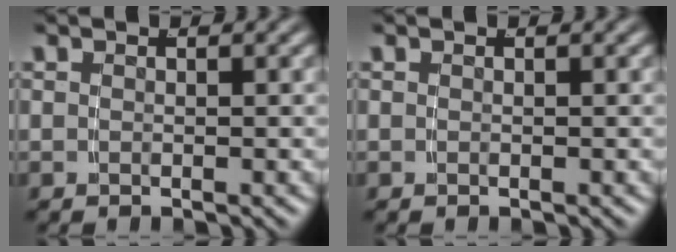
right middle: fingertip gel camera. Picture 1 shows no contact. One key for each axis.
{"total": 0.0}